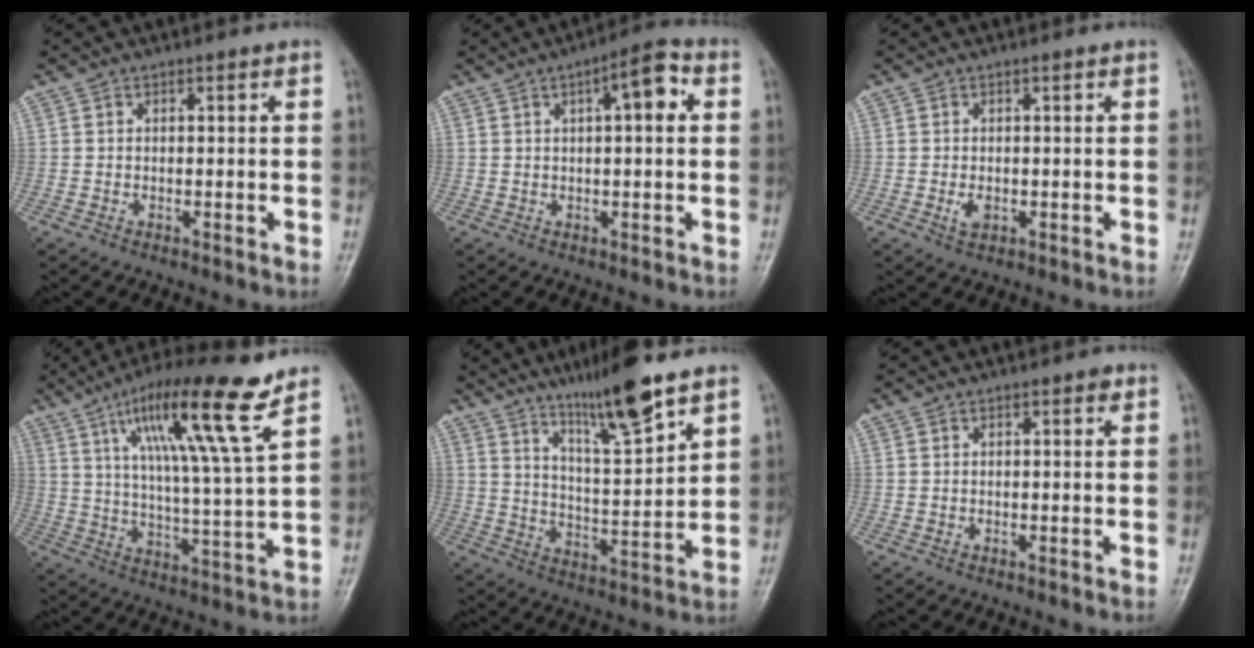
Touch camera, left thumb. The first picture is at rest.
{"total": 7.1, "force": [2.0, 2.3, 6.4], "torque": [-0.084, 0.016, 0.022]}
{"total": 2.0, "force": [-0.2, 1.2, 1.6], "torque": [-0.027, -0.005, -0.002]}
{"total": 17.0, "force": [9.5, 1.0, 14.0], "torque": [-0.236, -0.039, 0.161]}
{"total": 12.7, "force": [9.0, 1.2, 8.9], "torque": [-0.145, -0.059, 0.160]}
{"total": 0.8, "force": [0.4, 0.3, 0.6], "torque": [-0.006, 0.000, 0.002]}